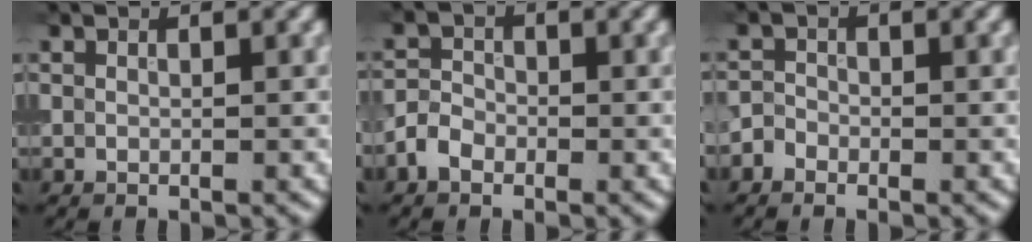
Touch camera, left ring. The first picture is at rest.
{"total": 2.2, "force": [-1.2, 1.5, 1.0], "torque": [-0.016, 0.006, -0.030]}
{"total": 1.2, "force": [-0.8, 0.8, 0.2], "torque": [0.002, 0.002, -0.021]}